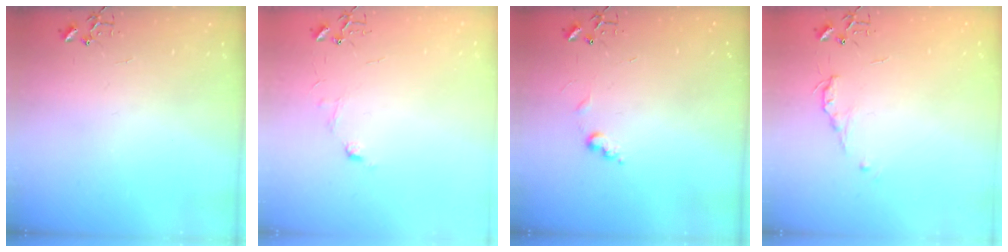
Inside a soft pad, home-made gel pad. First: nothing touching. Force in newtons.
{"total": 6.6, "press": 6.5, "slide": 0.7}
{"total": 5.6, "press": 5.5, "slide": 0.7}
{"total": 3.7, "press": 3.7, "slide": 0.5}